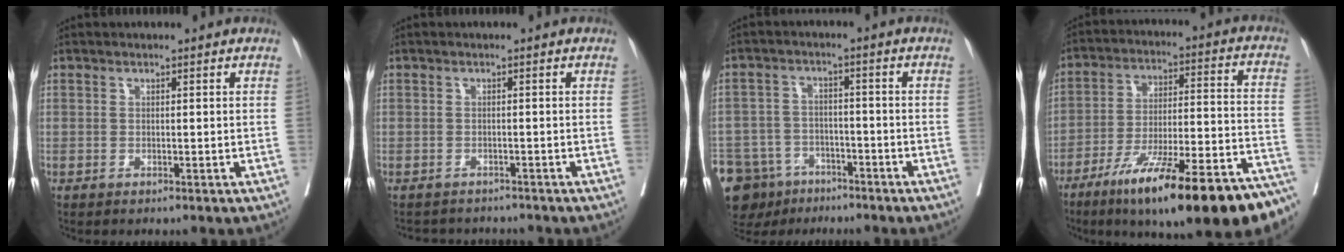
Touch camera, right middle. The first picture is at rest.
{"total": 4.3, "force": [-4.1, 1.5, -0.1], "torque": [0.007, -0.003, -0.056]}
{"total": 13.1, "force": [-9.2, 8.5, 3.9], "torque": [-0.094, 0.007, -0.138]}
{"total": 25.3, "force": [-17.8, 2.9, 17.8], "torque": [-0.197, 0.010, -0.281]}